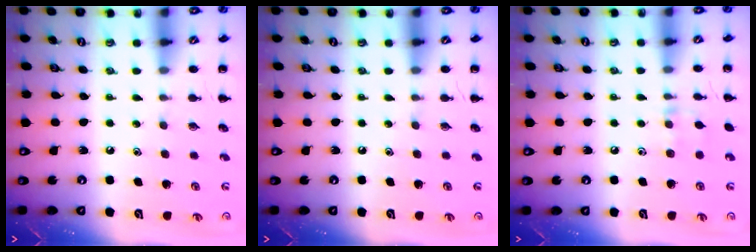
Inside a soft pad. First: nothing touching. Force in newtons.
{"total": 0.0}
{"total": 6.2, "press": 5.9, "slide": 2.0}